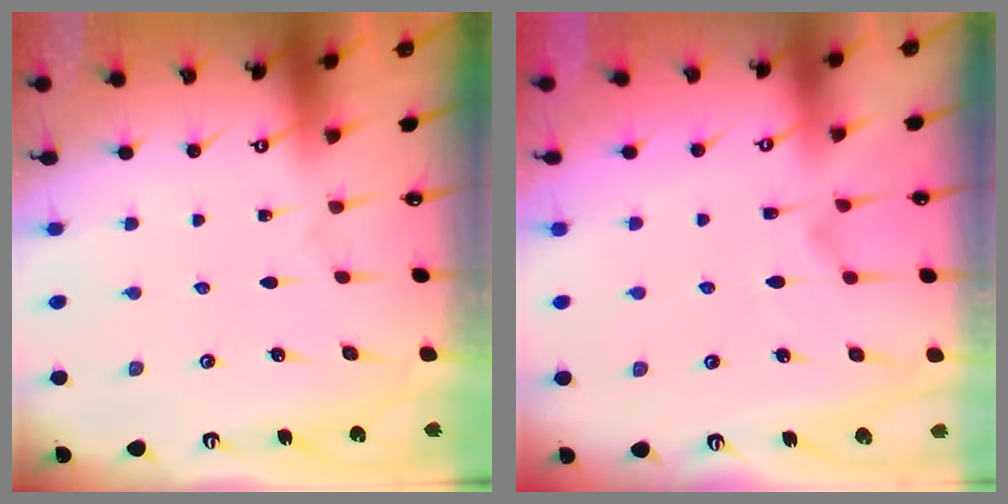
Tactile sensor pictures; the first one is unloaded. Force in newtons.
{"total": 1.4, "press": 0.5, "slide": 1.3}